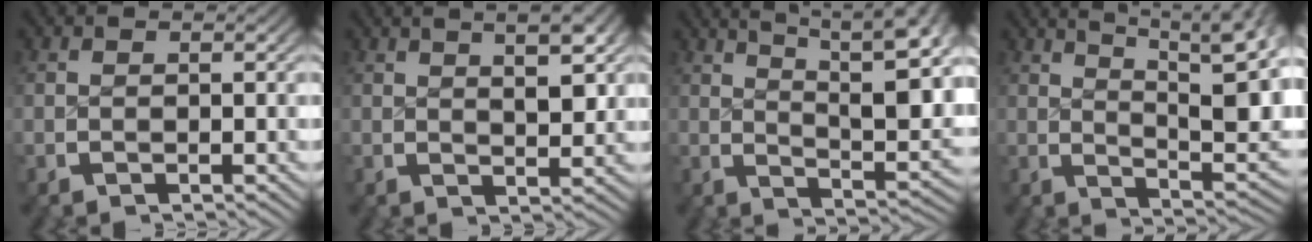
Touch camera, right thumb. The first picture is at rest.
{"total": 5.4, "force": [2.4, 1.9, 4.4], "torque": [-0.048, 0.007, 0.037]}
{"total": 11.7, "force": [4.7, 5.9, 9.0], "torque": [-0.107, -0.002, 0.068]}
{"total": 12.7, "force": [4.4, 6.8, 9.8], "torque": [-0.115, -0.006, 0.066]}